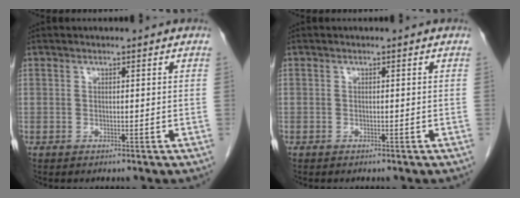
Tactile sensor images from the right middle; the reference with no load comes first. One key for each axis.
{"total": 0.0}